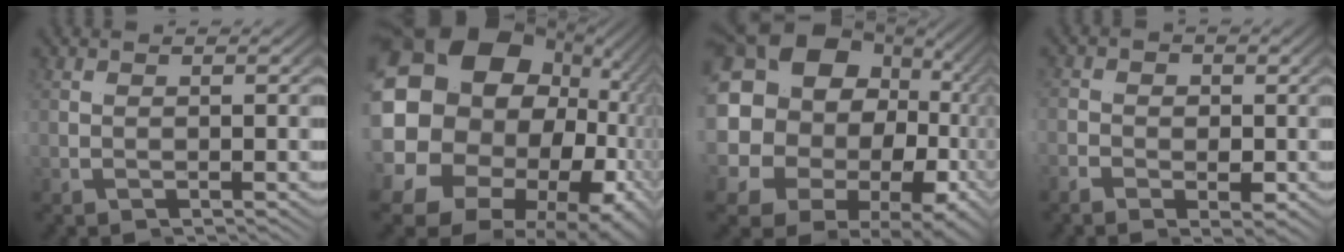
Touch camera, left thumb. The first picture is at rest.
{"total": 22.8, "force": [2.6, 15.3, 16.7], "torque": [-0.309, -0.007, 0.031]}
{"total": 20.1, "force": [3.2, 14.5, 13.6], "torque": [-0.262, 0.005, 0.030]}
{"total": 1.0, "force": [0.5, 0.9, 0.2], "torque": [-0.003, 0.014, -0.009]}